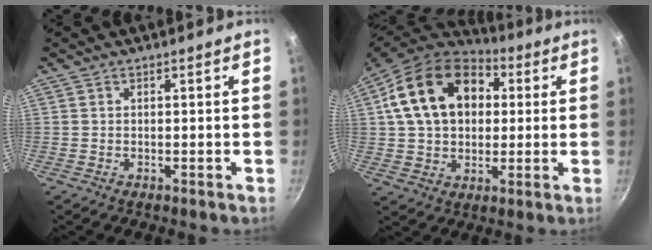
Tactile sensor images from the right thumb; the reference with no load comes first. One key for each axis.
{"total": 19.8, "fx": 4.9, "fy": 14.3, "fz": 12.8, "tx": -0.197, "ty": 0.021, "tz": 0.073}